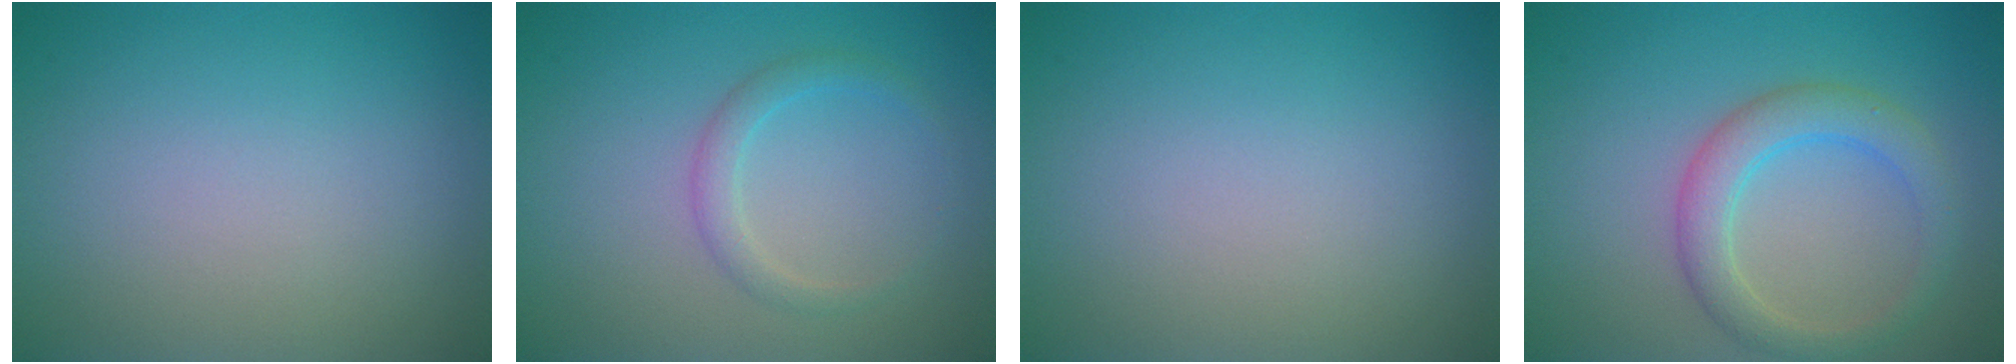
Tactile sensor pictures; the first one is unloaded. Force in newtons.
{"total": 1.7, "press": 1.7, "slide": 0.1}
{"total": 0.0}
{"total": 3.7, "press": 3.7, "slide": 0.2}